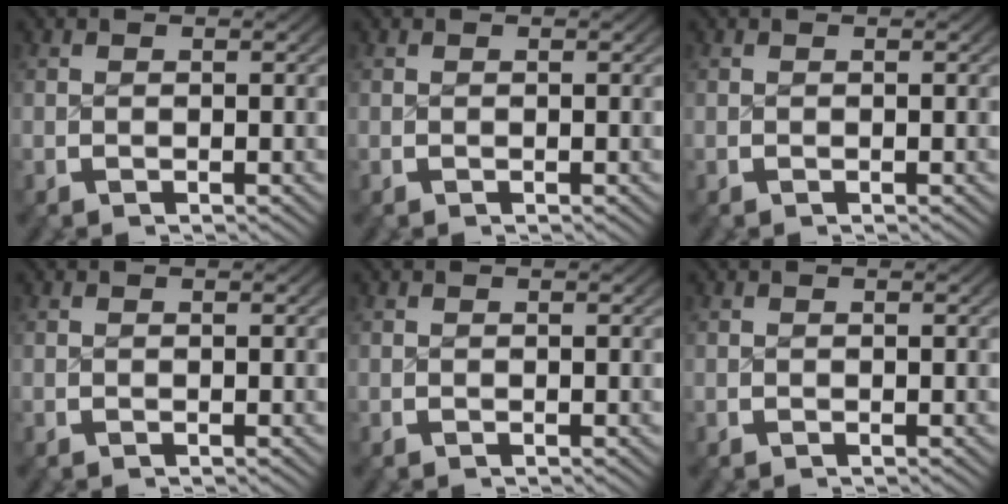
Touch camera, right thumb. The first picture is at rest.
{"total": 0.0}
{"total": 0.0}
{"total": 0.0}
{"total": 0.0}
{"total": 0.0}